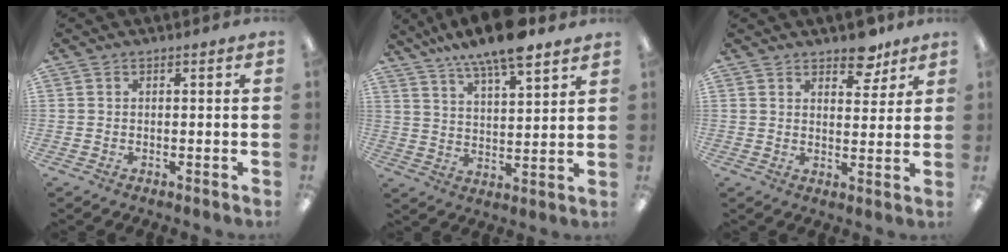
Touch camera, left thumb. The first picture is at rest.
{"total": 12.0, "force": [9.8, 3.1, 6.2], "torque": [-0.111, -0.051, 0.173]}
{"total": 7.1, "force": [5.5, 3.4, 2.9], "torque": [-0.014, -0.033, 0.093]}